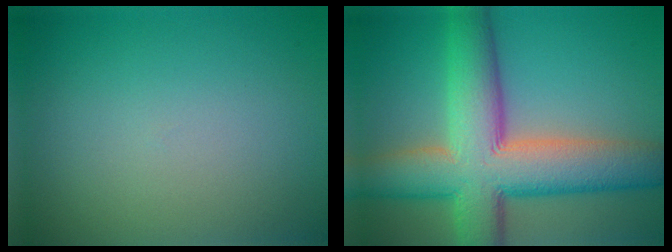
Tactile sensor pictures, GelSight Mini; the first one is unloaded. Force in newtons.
{"total": 11.8, "press": 11.8, "slide": 0.7}